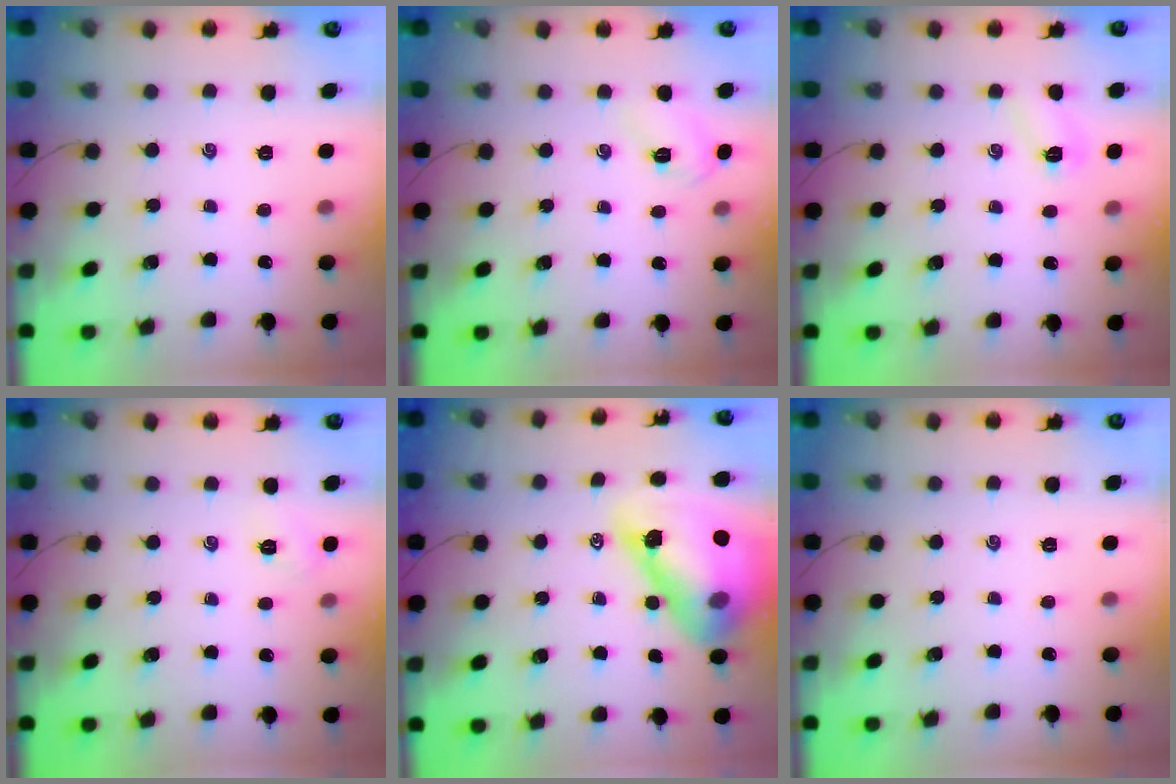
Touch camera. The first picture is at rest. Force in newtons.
{"total": 3.5, "press": 3.4, "slide": 0.9}
{"total": 4.3, "press": 4.2, "slide": 1.1}
{"total": 2.5, "press": 2.4, "slide": 0.7}
{"total": 19.6, "press": 18.8, "slide": 5.4}
{"total": 0.0}